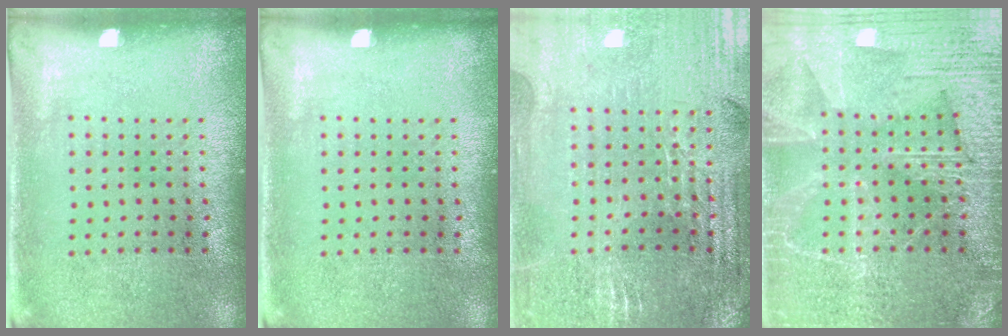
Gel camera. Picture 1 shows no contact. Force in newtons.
{"total": 0.0}
{"total": 2.9, "press": 2.9, "slide": 0.6}
{"total": 3.9, "press": 3.9, "slide": 0.4}